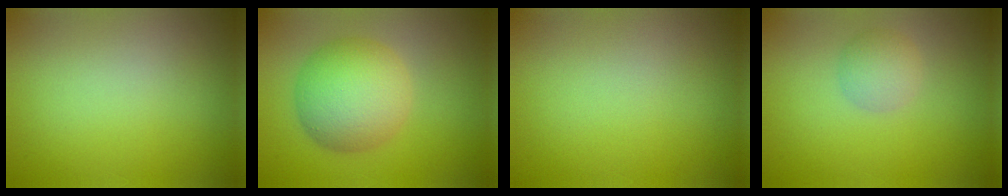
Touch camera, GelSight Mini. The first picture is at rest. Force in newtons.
{"total": 6.7, "press": 6.7, "slide": 0.2}
{"total": 0.0}
{"total": 2.1, "press": 2.1, "slide": 0.0}